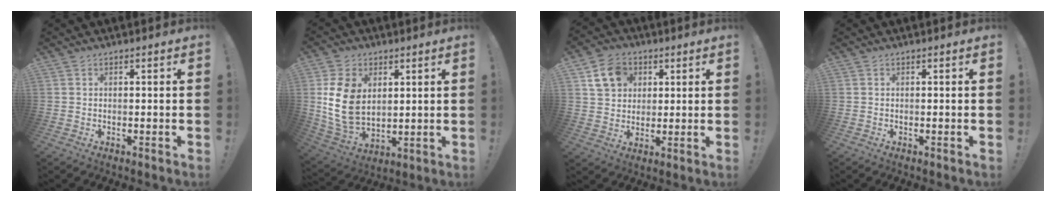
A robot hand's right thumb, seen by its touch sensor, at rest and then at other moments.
{"total": 14.7, "force": [3.0, 11.0, 9.3], "torque": [-0.189, -0.017, 0.061]}
{"total": 10.6, "force": [4.4, 8.7, 4.3], "torque": [-0.059, -0.010, 0.088]}
{"total": 0.0}